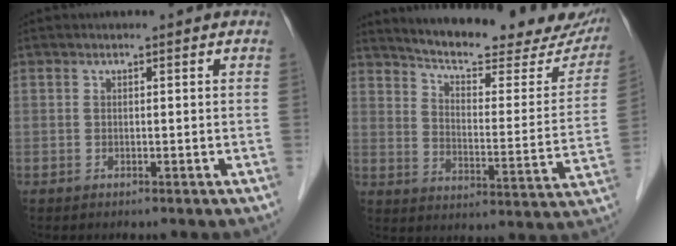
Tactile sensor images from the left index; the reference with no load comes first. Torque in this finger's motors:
{"motor_torque": [0.63, -0.74, 0.27, 0.05]}